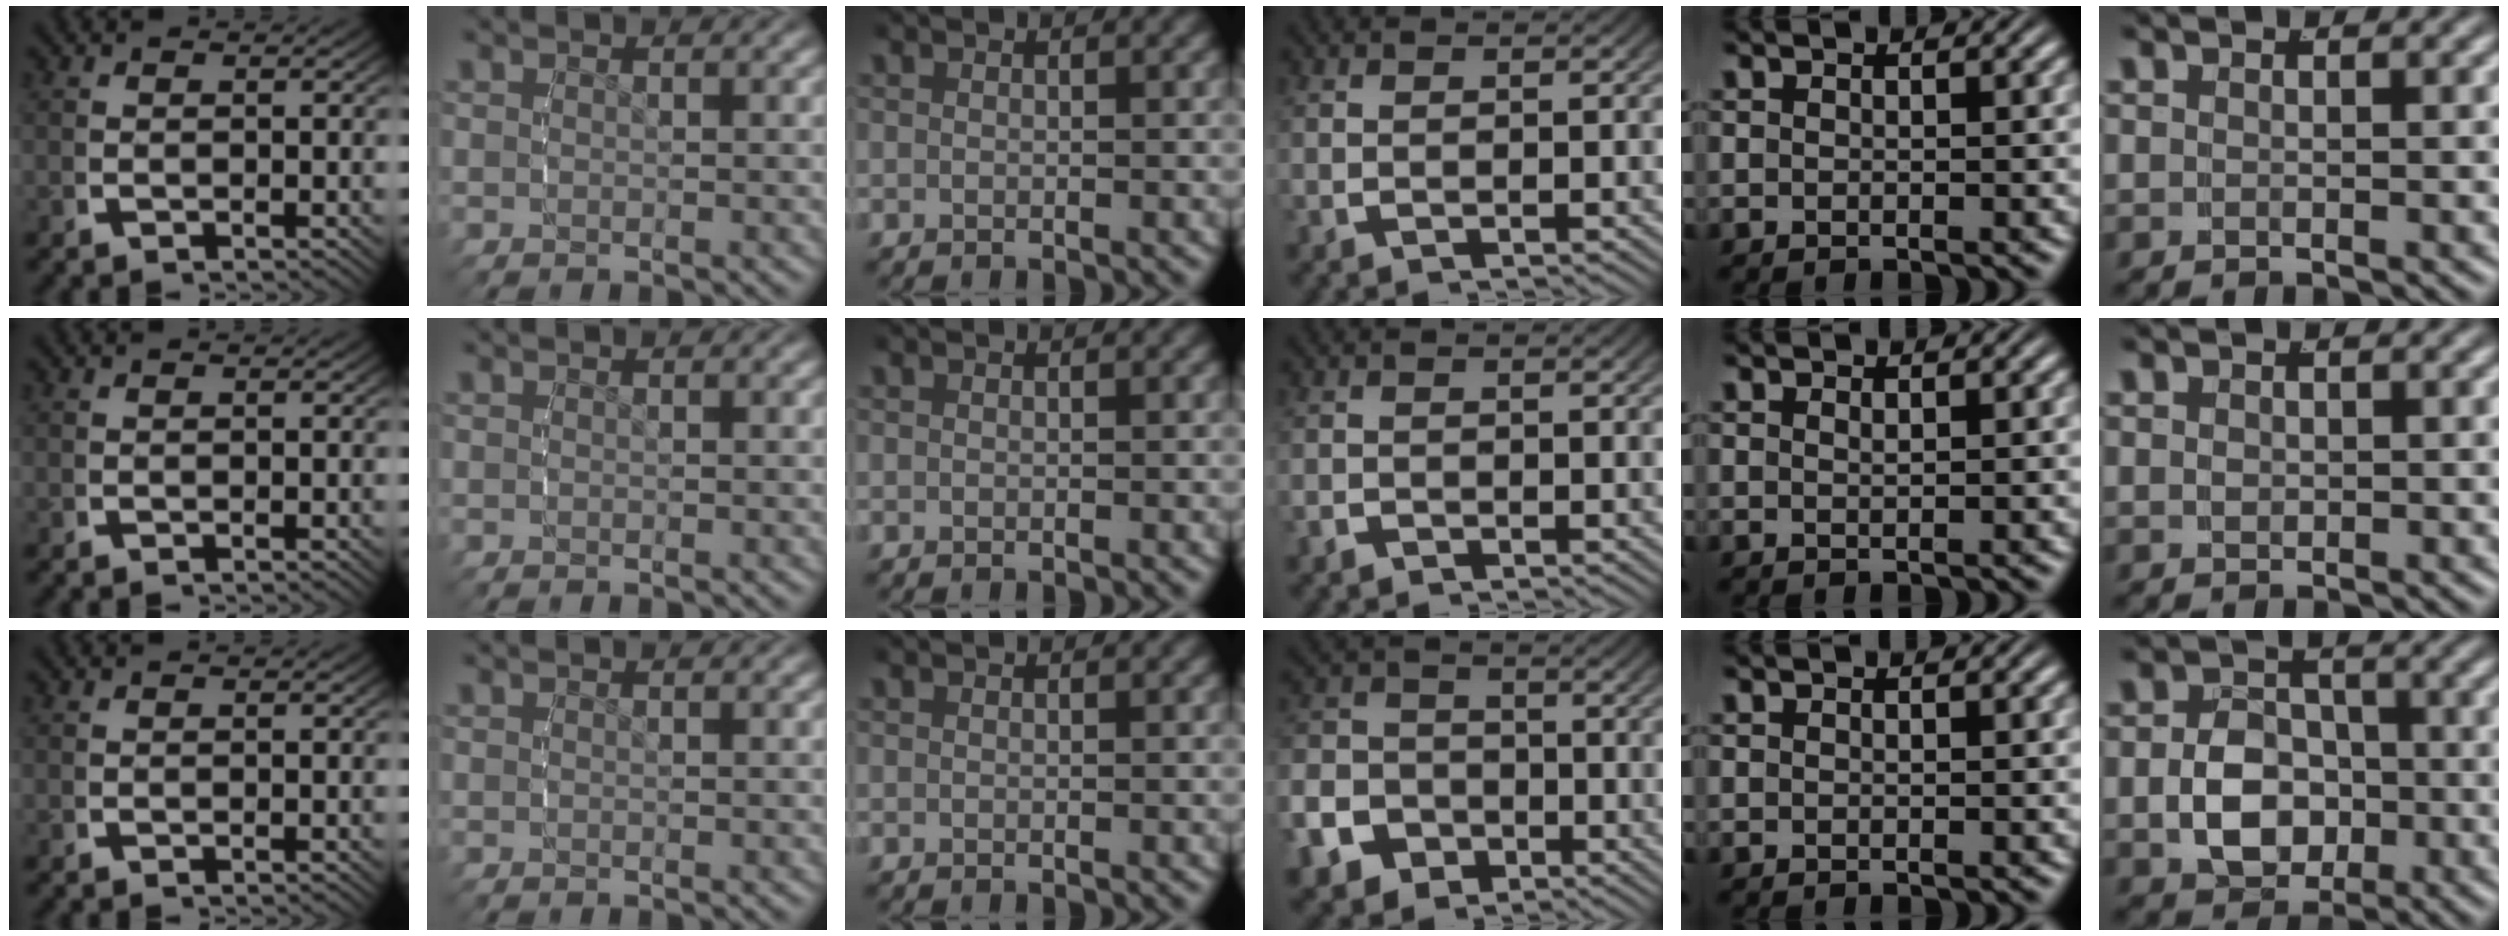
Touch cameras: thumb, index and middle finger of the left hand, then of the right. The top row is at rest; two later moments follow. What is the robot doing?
{"motion": "grasp_and_lifting", "object": "backpack"}